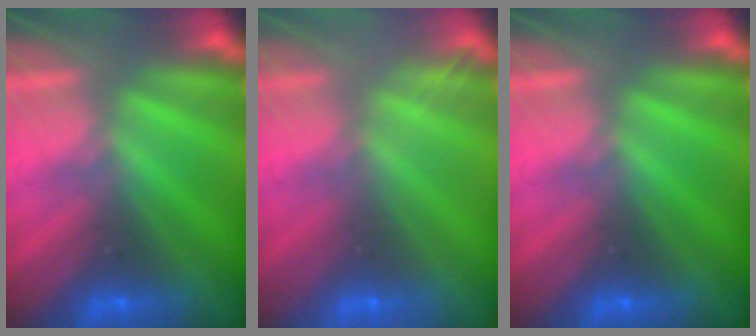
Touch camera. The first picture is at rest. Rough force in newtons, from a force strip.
{"total": 2.1}
{"total": 0.0}